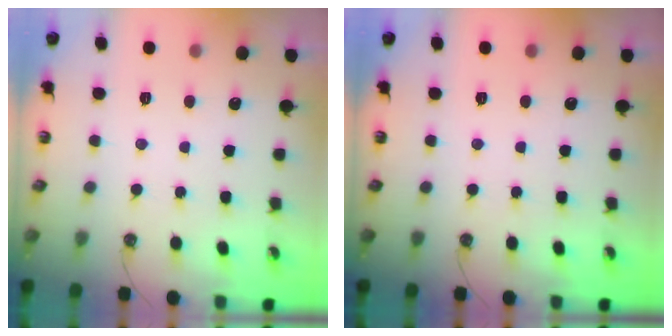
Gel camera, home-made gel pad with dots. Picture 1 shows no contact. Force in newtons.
{"total": 0.0}